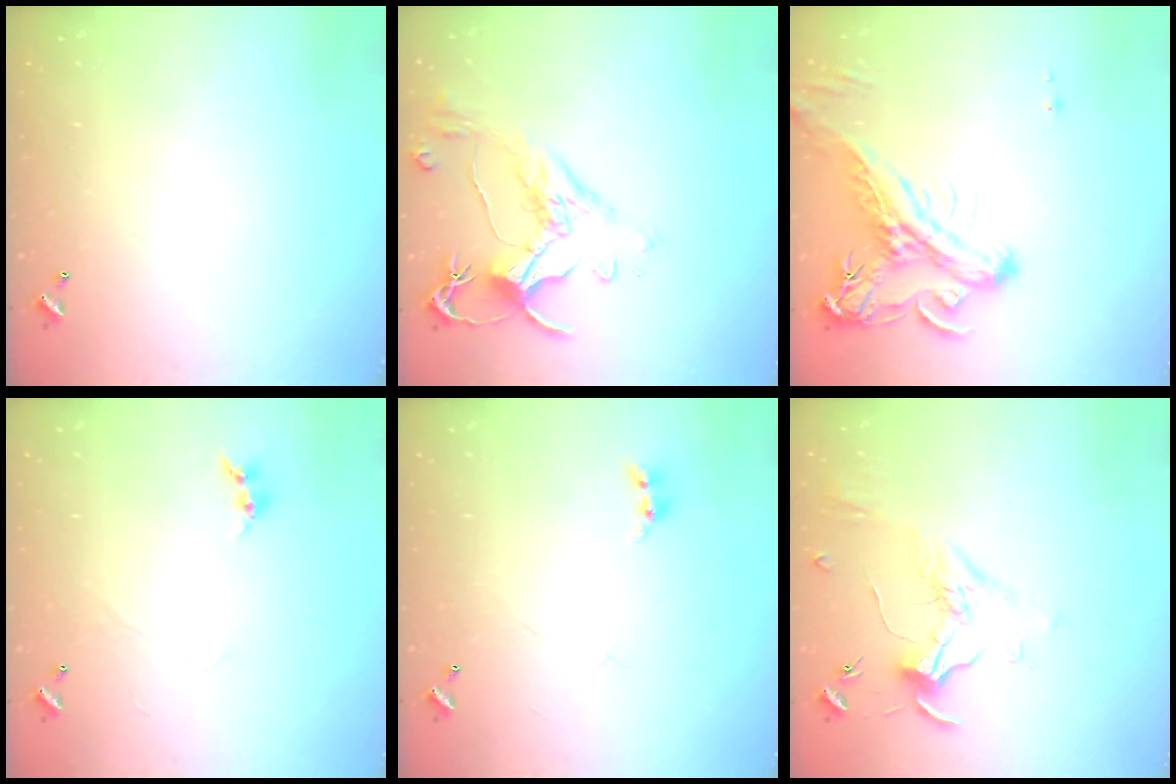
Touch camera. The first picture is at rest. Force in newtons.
{"total": 3.1, "press": 2.7, "slide": 1.4}
{"total": 4.2, "press": 3.8, "slide": 1.6}
{"total": 1.5, "press": 1.4, "slide": 0.5}
{"total": 2.1, "press": 2.0, "slide": 0.5}
{"total": 1.7, "press": 1.6, "slide": 0.7}